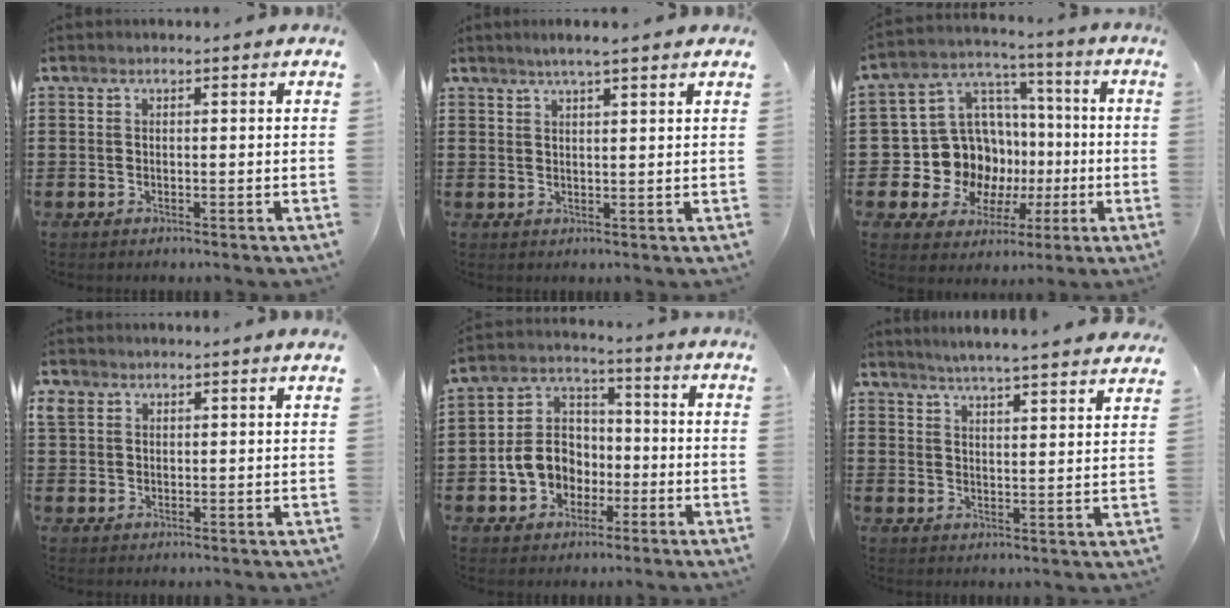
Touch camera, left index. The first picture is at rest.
{"total": 2.8, "force": [2.3, -0.1, 1.6], "torque": [-0.035, 0.002, 0.040]}
{"total": 13.1, "force": [-1.8, 12.3, 4.3], "torque": [-0.125, -0.011, -0.013]}
{"total": 2.2, "force": [1.9, 1.0, 0.6], "torque": [-0.019, 0.004, 0.038]}
{"total": 8.3, "force": [-2.6, 7.1, 3.4], "torque": [-0.103, 0.023, -0.052]}
{"total": 4.2, "force": [4.0, -1.0, 0.5], "torque": [-0.026, -0.028, 0.069]}